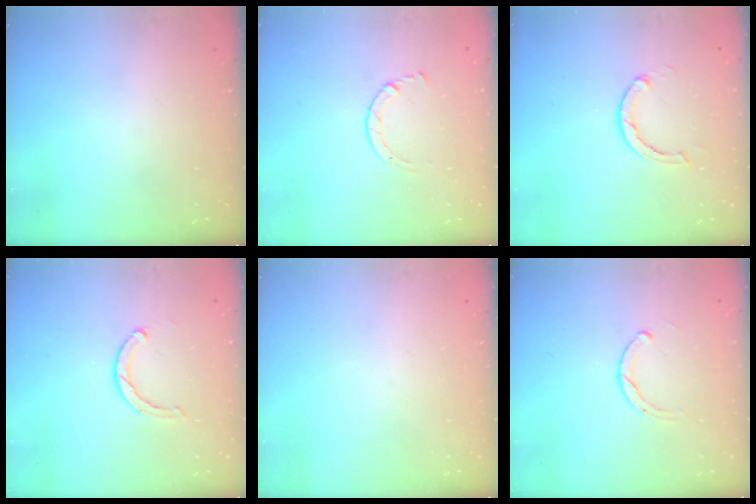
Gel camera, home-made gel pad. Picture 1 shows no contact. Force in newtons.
{"total": 1.7, "press": 1.7, "slide": 0.2}
{"total": 2.9, "press": 2.8, "slide": 0.5}
{"total": 4.1, "press": 4.1, "slide": 0.4}
{"total": 0.0}
{"total": 1.8, "press": 1.8, "slide": 0.2}